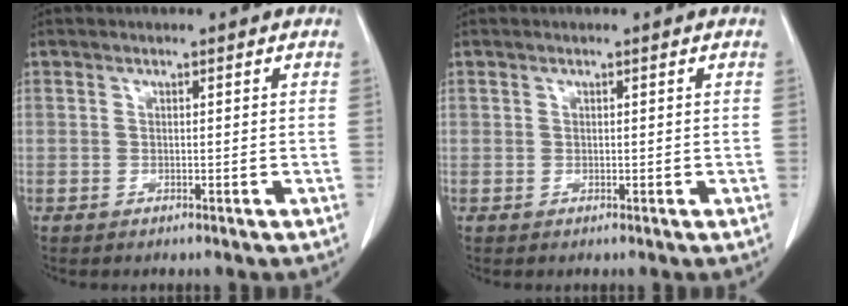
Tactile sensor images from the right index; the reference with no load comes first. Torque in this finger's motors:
{"motor_torque": [-0.16, 0.11, -0.05, 0.01]}